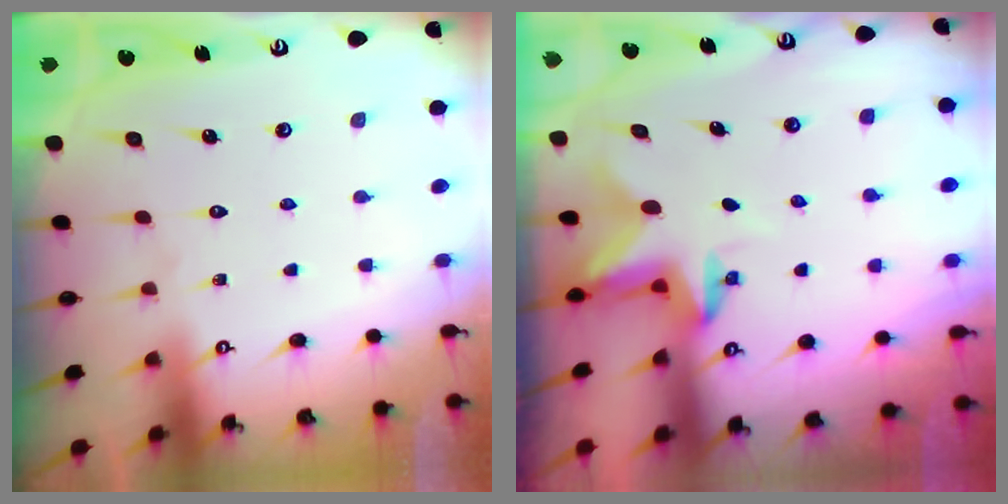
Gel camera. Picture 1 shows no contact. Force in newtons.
{"total": 2.7, "press": 2.6, "slide": 0.6}